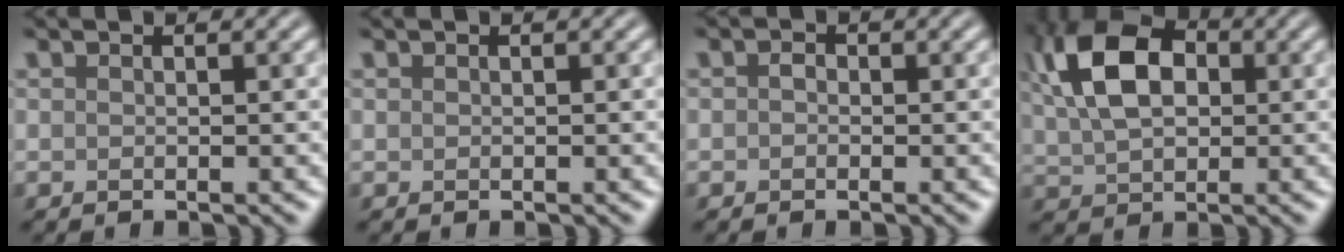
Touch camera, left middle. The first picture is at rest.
{"total": 0.0}
{"total": 1.0, "force": [-0.1, 0.8, 0.5], "torque": [-0.008, -0.004, -0.007]}
{"total": 9.3, "force": [2.2, 5.9, 6.8], "torque": [-0.150, 0.024, 0.034]}